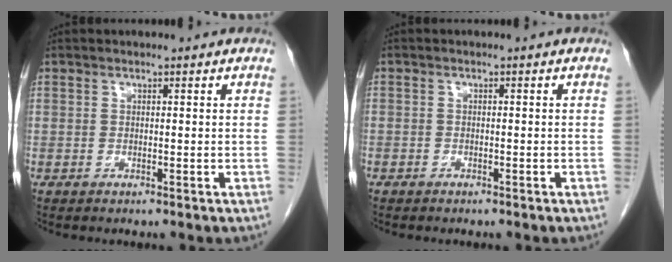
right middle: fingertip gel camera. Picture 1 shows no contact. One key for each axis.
{"total": 0.7, "fx": -0.5, "fy": 0.4, "fz": 0.1, "tx": -0.002, "ty": 0.003, "tz": -0.009}